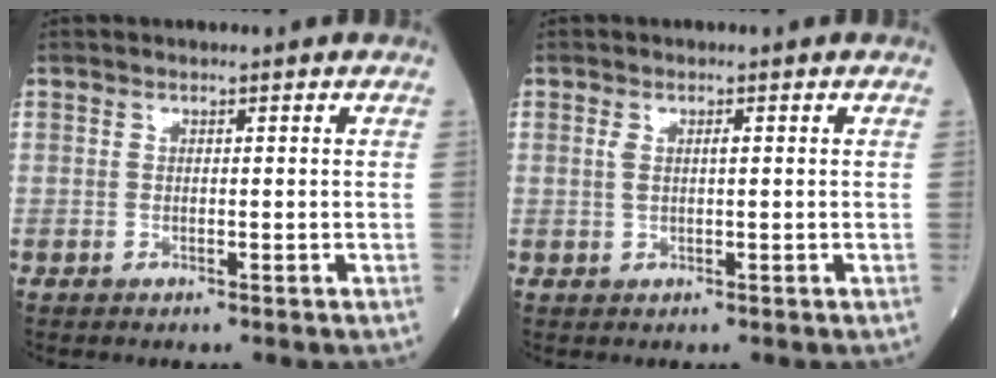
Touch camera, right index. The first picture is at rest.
{"total": 1.7, "force": [0.4, 0.4, 1.6], "torque": [-0.037, 0.008, 0.009]}